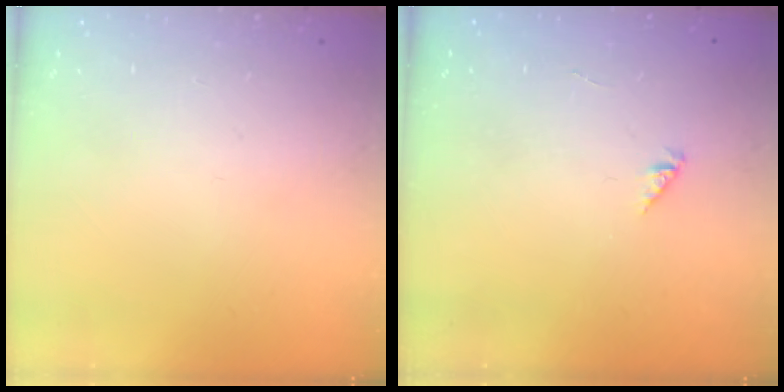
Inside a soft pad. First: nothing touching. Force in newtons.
{"total": 0.0}